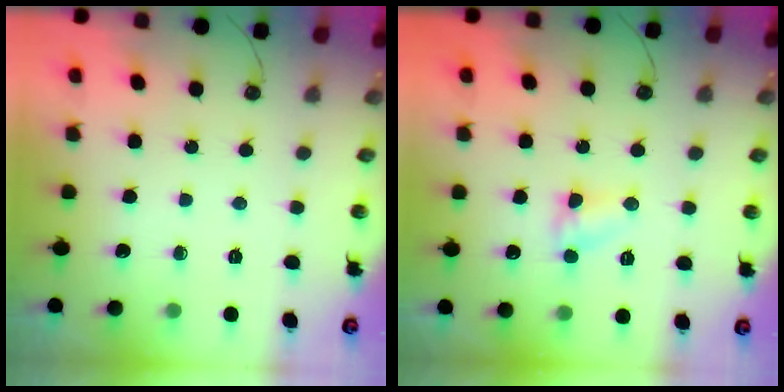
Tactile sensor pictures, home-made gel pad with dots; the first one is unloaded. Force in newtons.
{"total": 3.9, "press": 3.8, "slide": 0.5}